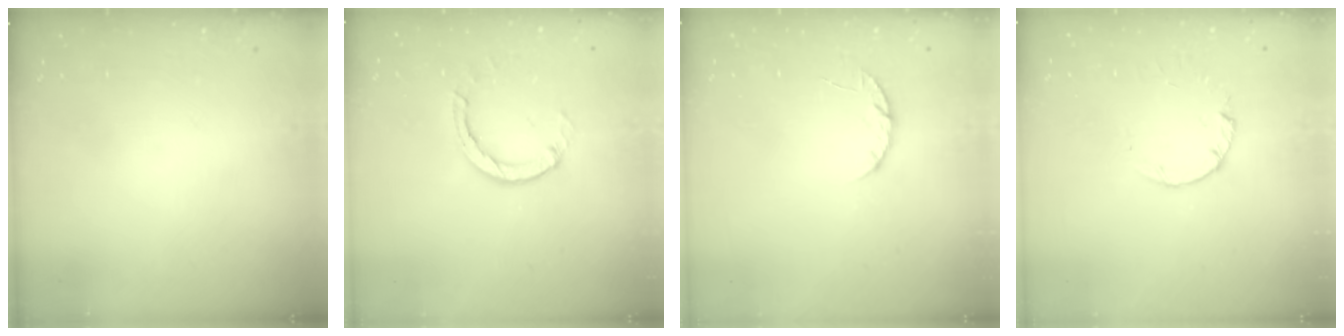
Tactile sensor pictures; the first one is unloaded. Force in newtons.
{"total": 3.5, "press": 3.5, "slide": 0.4}
{"total": 4.9, "press": 4.8, "slide": 0.7}
{"total": 1.0, "press": 0.9, "slide": 0.3}